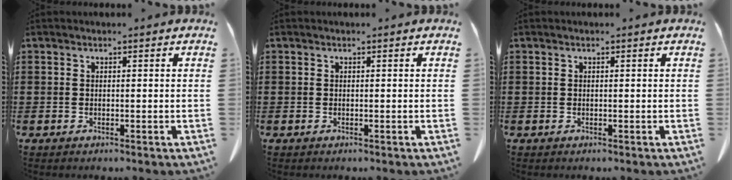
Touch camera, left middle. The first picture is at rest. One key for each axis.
{"total": 0.0}
{"total": 0.0}